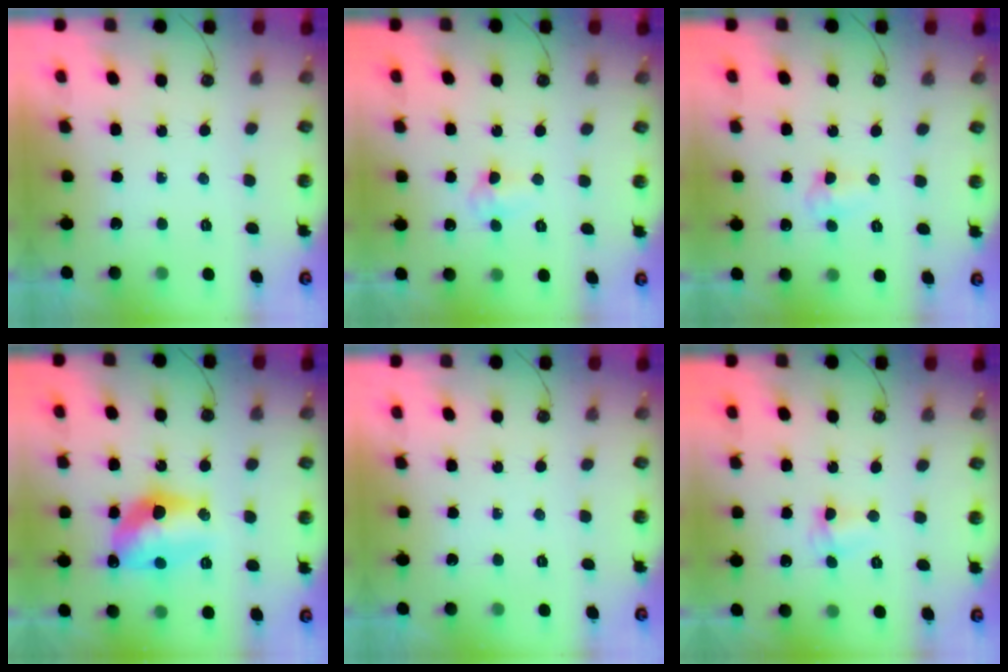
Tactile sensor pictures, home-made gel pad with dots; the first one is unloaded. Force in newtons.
{"total": 5.1, "press": 3.5, "slide": 3.7}
{"total": 3.2, "press": 3.2, "slide": 0.5}
{"total": 13.6, "press": 13.6, "slide": 1.2}
{"total": 0.0}
{"total": 2.7, "press": 2.6, "slide": 0.5}